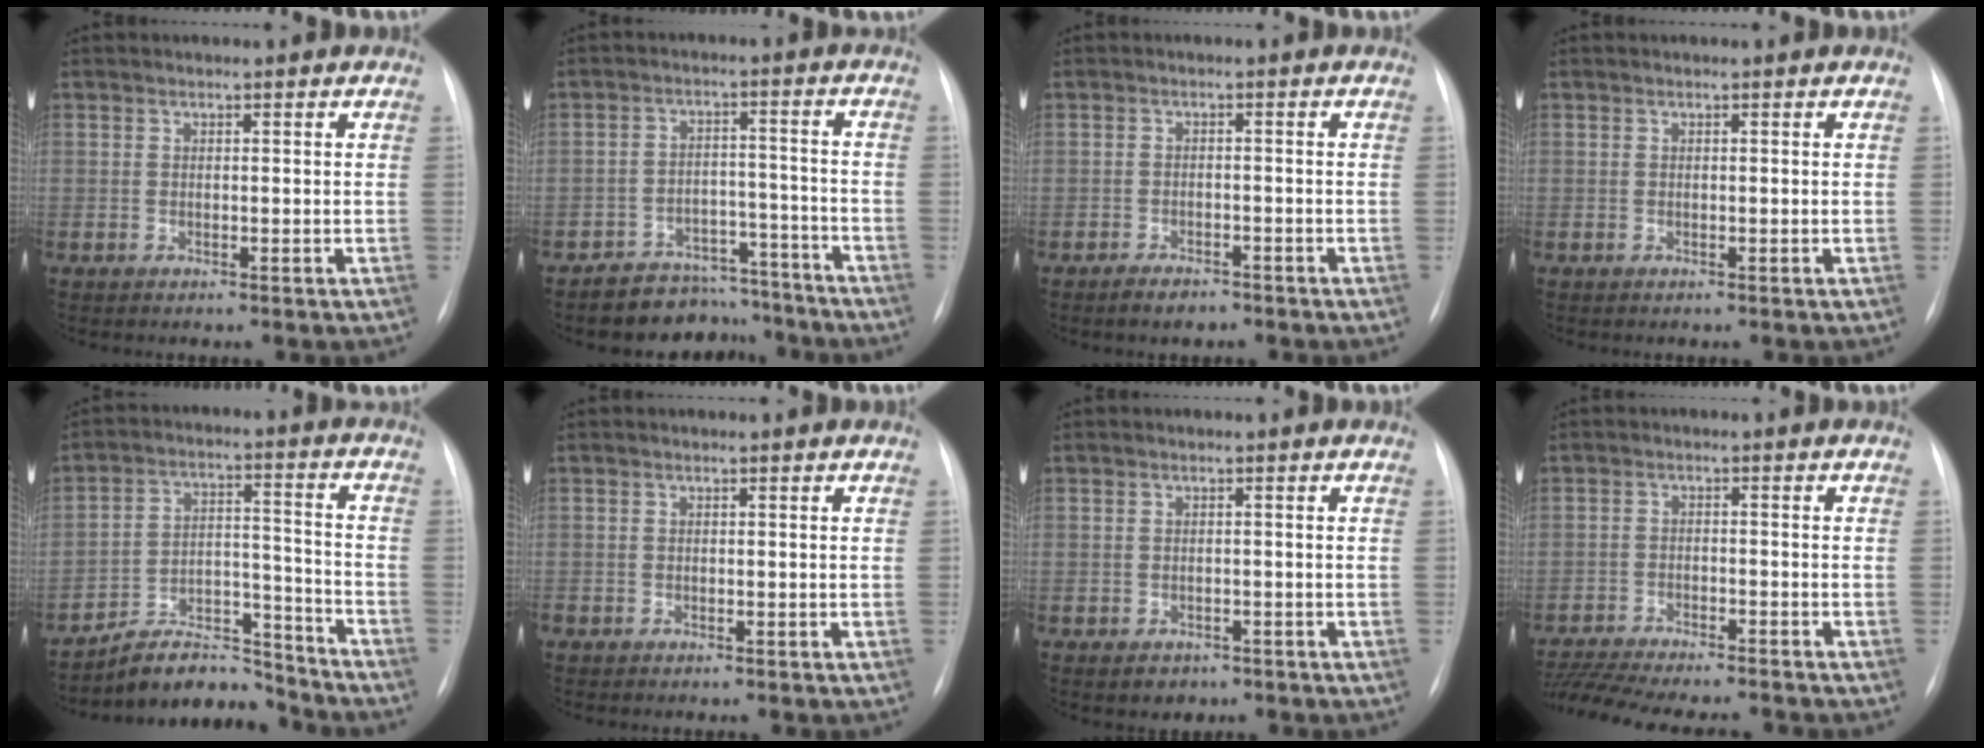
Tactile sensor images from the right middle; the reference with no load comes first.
{"total": 9.1, "force": [-8.1, 4.1, 0.1], "torque": [0.021, 0.041, -0.118]}
{"total": 2.8, "force": [-2.2, 1.2, 1.2], "torque": [-0.026, 0.000, -0.030]}
{"total": 0.0}
{"total": 10.2, "force": [-9.7, 2.6, 1.2], "torque": [-0.008, 0.052, -0.164]}
{"total": 0.8, "force": [-0.5, 0.6, 0.2], "torque": [-0.004, 0.004, -0.007]}
{"total": 2.4, "force": [-1.5, 1.8, 0.6], "torque": [-0.006, 0.004, -0.011]}
{"total": 16.1, "force": [-14.6, 2.4, 6.5], "torque": [-0.143, -0.016, -0.213]}